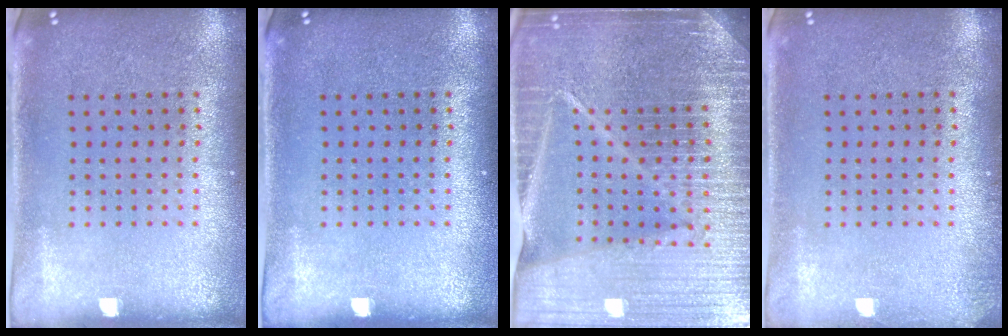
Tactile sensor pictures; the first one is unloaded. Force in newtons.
{"total": 0.0}
{"total": 6.5, "press": 5.6, "slide": 3.3}
{"total": 0.8, "press": 0.8, "slide": 0.1}